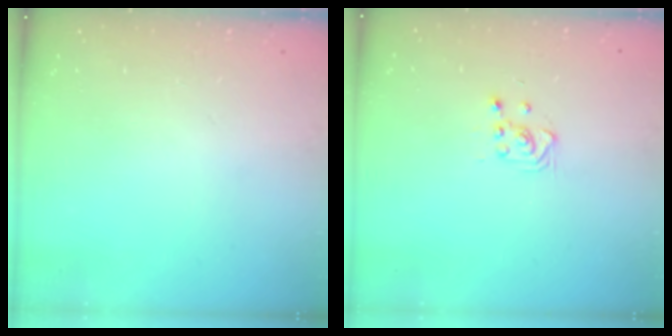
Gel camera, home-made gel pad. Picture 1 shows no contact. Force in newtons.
{"total": 3.6, "press": 3.4, "slide": 1.1}